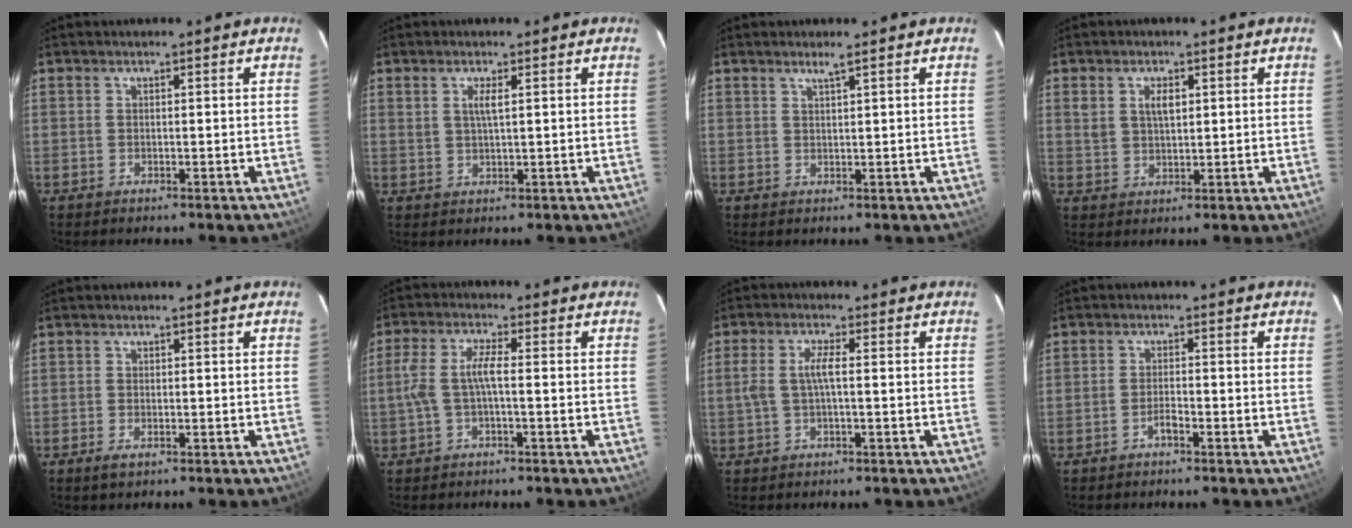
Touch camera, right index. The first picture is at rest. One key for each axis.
{"total": 2.1, "fx": 0.8, "fy": 0.3, "fz": 1.9, "tx": -0.036, "ty": 0.001, "tz": 0.015}
{"total": 1.5, "fx": 1.1, "fy": -0.3, "fz": 1.0, "tx": -0.018, "ty": -0.001, "tz": 0.019}
{"total": 3.7, "fx": 1.3, "fy": 2.2, "fz": 2.7, "tx": -0.049, "ty": 0.005, "tz": 0.027}
{"total": 1.6, "fx": -0.9, "fy": 0.8, "fz": 1.1, "tx": -0.024, "ty": -0.004, "tz": -0.017}
{"total": 4.7, "fx": -1.1, "fy": 0.7, "fz": 4.5, "tx": -0.102, "ty": 0.008, "tz": -0.019}
{"total": 3.9, "fx": -0.4, "fy": 0.5, "fz": 3.9, "tx": -0.080, "ty": 0.005, "tz": -0.004}
{"total": 1.8, "fx": -1.4, "fy": 0.3, "fz": 1.1, "tx": -0.024, "ty": 0.003, "tz": -0.028}